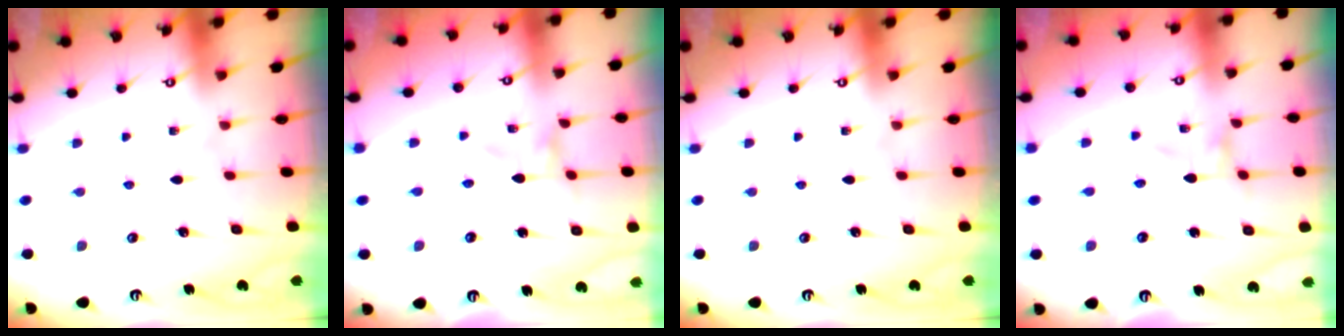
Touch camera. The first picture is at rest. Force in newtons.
{"total": 0.0}
{"total": 0.0}
{"total": 0.0}